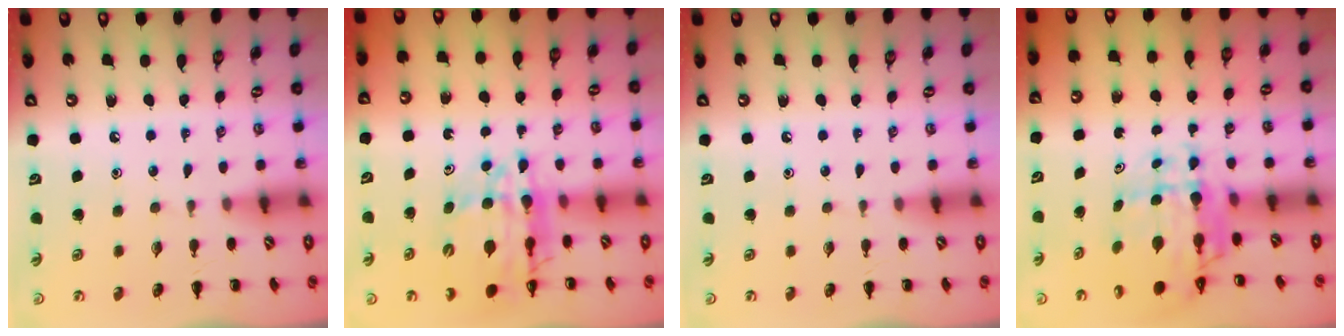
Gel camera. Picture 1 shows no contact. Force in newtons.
{"total": 13.8, "press": 13.3, "slide": 3.7}
{"total": 0.0}
{"total": 7.1, "press": 6.7, "slide": 2.5}